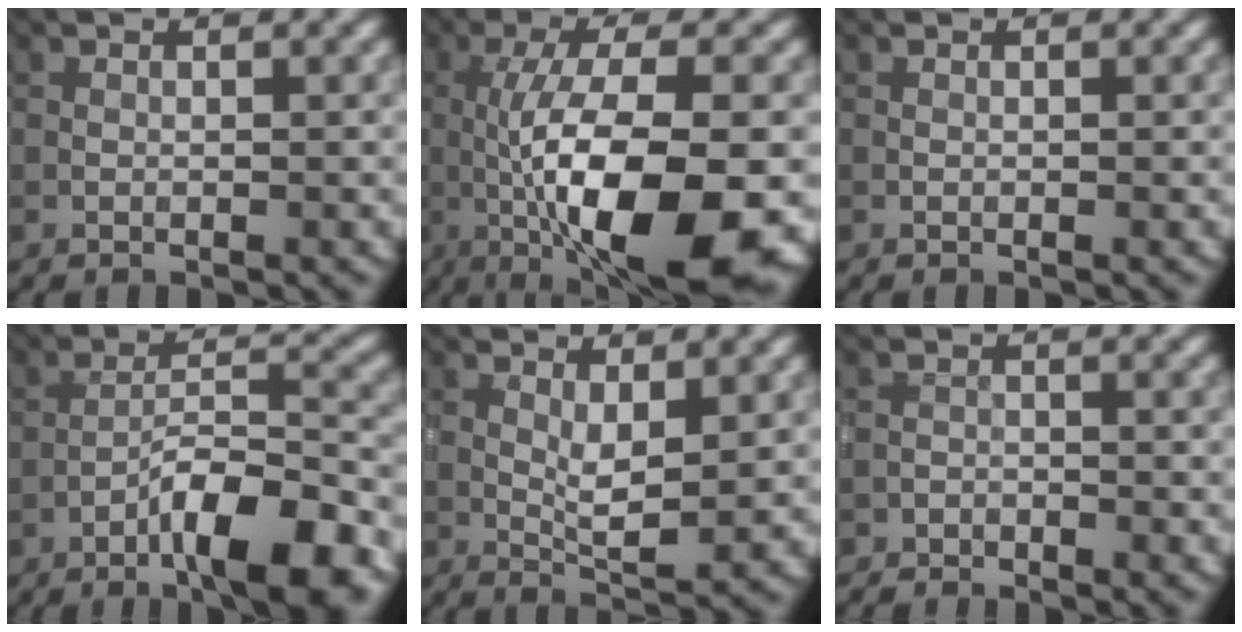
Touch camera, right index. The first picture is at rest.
{"total": 13.0, "force": [-2.4, 3.9, 12.1], "torque": [-0.191, -0.014, -0.039]}
{"total": 0.0}
{"total": 8.9, "force": [-5.1, 1.7, 7.1], "torque": [-0.114, 0.017, -0.081]}
{"total": 3.1, "force": [0.6, 1.0, 2.8], "torque": [-0.049, -0.008, 0.014]}
{"total": 2.4, "force": [-2.3, 0.7, 0.3], "torque": [-0.006, 0.002, -0.040]}